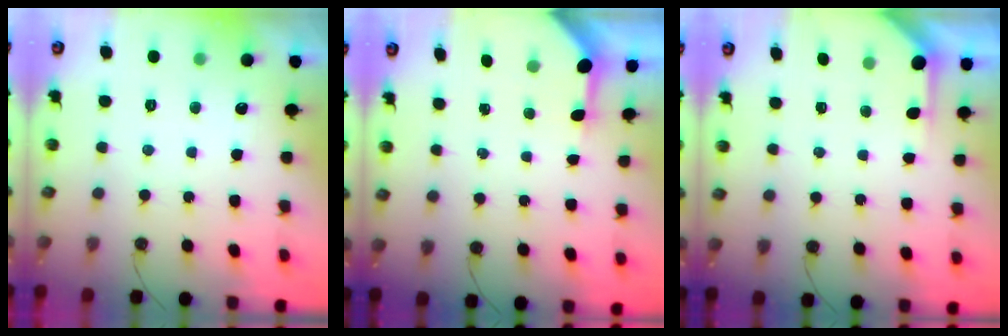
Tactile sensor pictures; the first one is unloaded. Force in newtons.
{"total": 3.2, "press": 3.2, "slide": 0.3}
{"total": 2.5, "press": 2.5, "slide": 0.3}